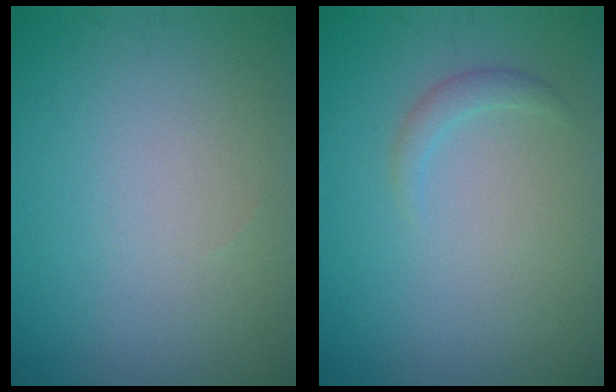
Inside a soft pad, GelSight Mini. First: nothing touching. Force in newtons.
{"total": 1.2, "press": 1.2, "slide": 0.2}